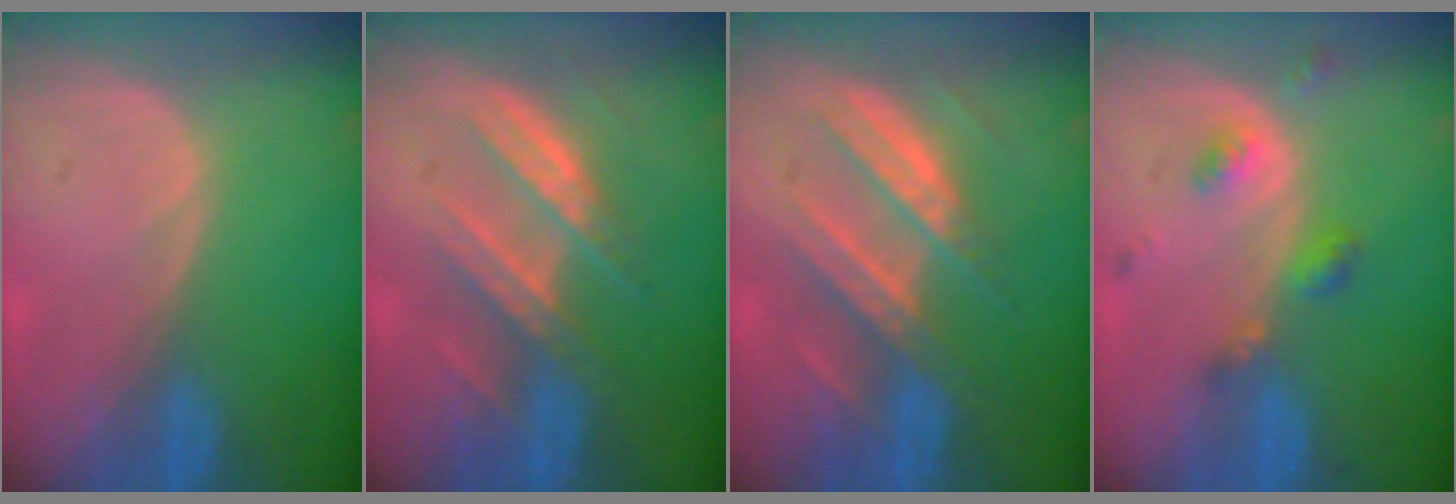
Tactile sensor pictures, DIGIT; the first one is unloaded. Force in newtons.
{"total": 7.5, "press": 7.2, "slide": 1.9}
{"total": 7.8, "press": 7.8, "slide": 0.3}
{"total": 4.6, "press": 4.1, "slide": 2.1}